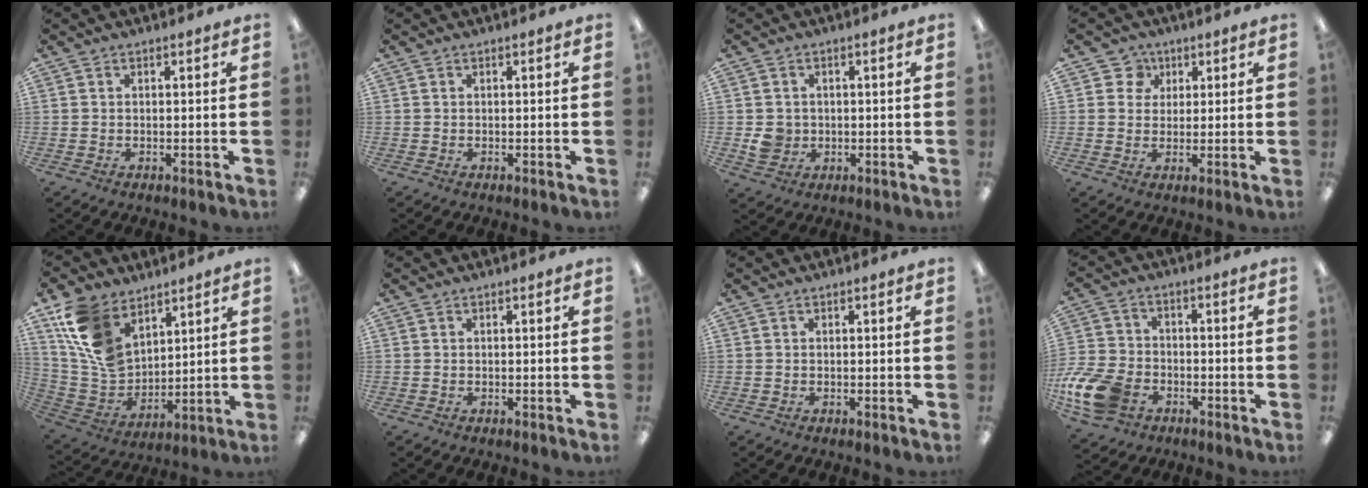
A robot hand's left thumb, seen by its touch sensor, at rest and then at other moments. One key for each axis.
{"total": 0.0}
{"total": 4.5, "fx": -0.3, "fy": 4.2, "fz": 1.6, "tx": -0.014, "ty": 0.002, "tz": -0.004}
{"total": 5.0, "fx": 2.0, "fy": 4.5, "fz": 0.7, "tx": -0.017, "ty": 0.006, "tz": 0.032}
{"total": 14.5, "fx": 8.4, "fy": 9.5, "fz": 7.0, "tx": -0.156, "ty": -0.034, "tz": 0.170}
{"total": 0.0}
{"total": 0.0}
{"total": 13.3, "fx": -5.8, "fy": 9.0, "fz": 7.9, "tx": -0.174, "ty": 0.031, "tz": -0.105}